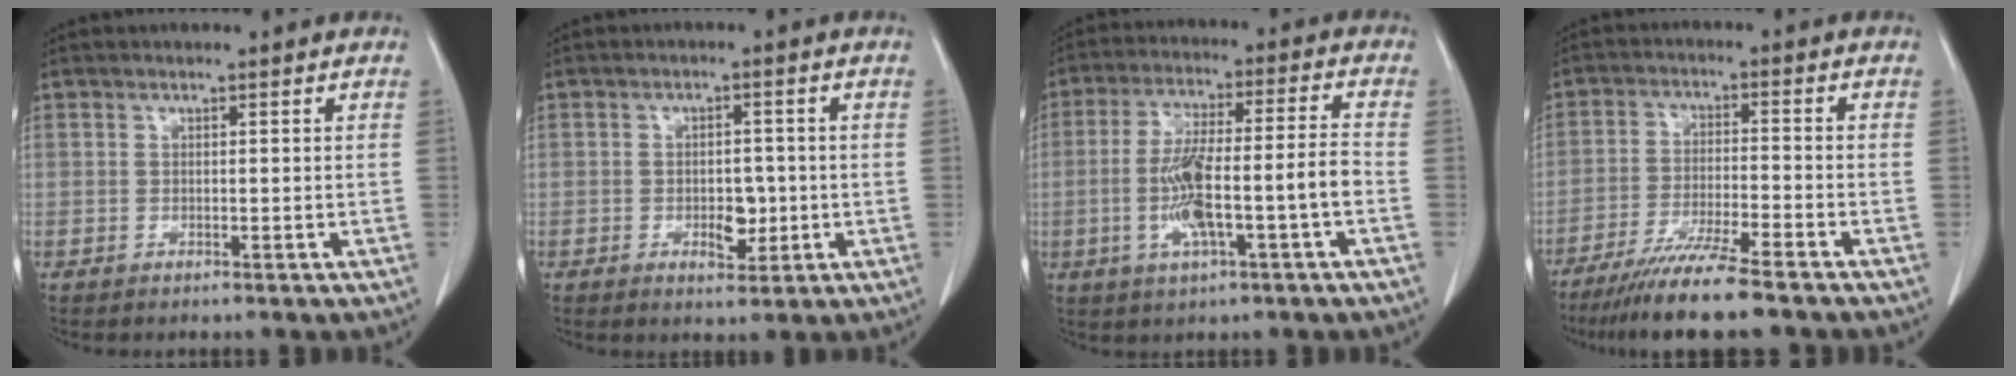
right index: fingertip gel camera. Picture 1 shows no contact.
{"total": 4.0, "force": [-0.9, 2.2, 3.3], "torque": [-0.044, 0.002, -0.007]}
{"total": 12.2, "force": [-3.2, 0.9, 11.8], "torque": [-0.225, 0.014, -0.054]}
{"total": 10.7, "force": [-8.6, -0.4, 6.4], "torque": [-0.103, -0.033, -0.145]}